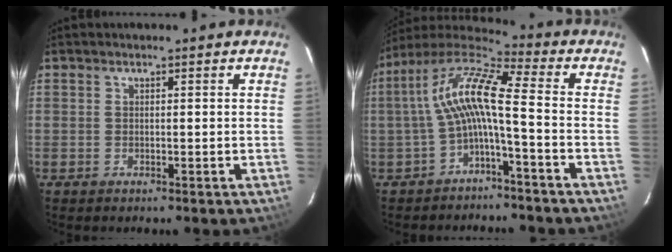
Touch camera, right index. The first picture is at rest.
{"total": 11.9, "force": [-1.8, 1.8, 11.6], "torque": [-0.235, 0.021, -0.037]}